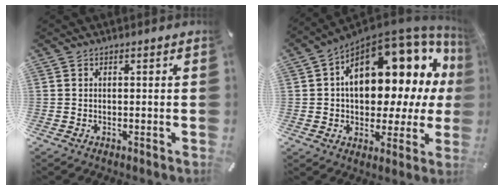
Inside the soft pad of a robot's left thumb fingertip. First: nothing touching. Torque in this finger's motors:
{"motor_torque": [2.47, 2.54, 1.76, -1.01, 0.60]}